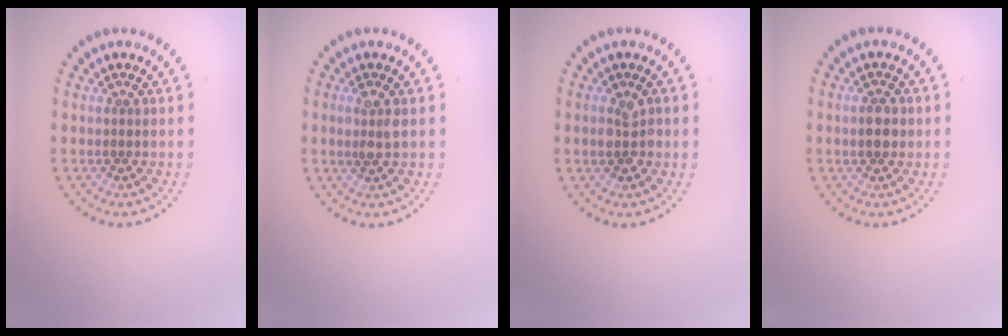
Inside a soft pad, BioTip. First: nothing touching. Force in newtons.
{"total": 1.7, "press": 1.7, "slide": 0.4}
{"total": 2.0, "press": 2.0, "slide": 0.2}
{"total": 2.3, "press": 2.3, "slide": 0.0}